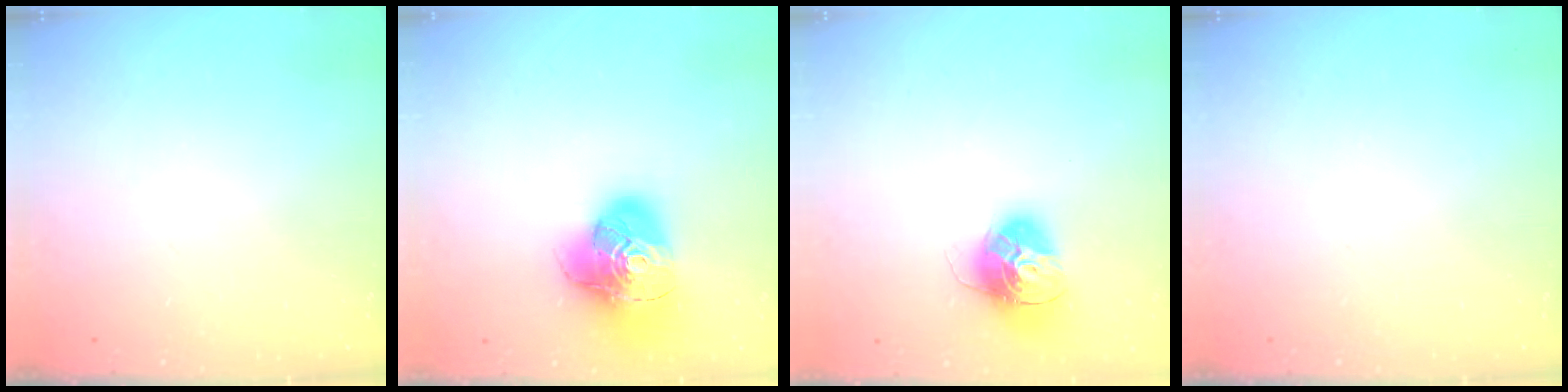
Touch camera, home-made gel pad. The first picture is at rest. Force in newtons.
{"total": 20.1, "press": 20.0, "slide": 2.6}
{"total": 14.5, "press": 14.4, "slide": 1.5}
{"total": 0.0}